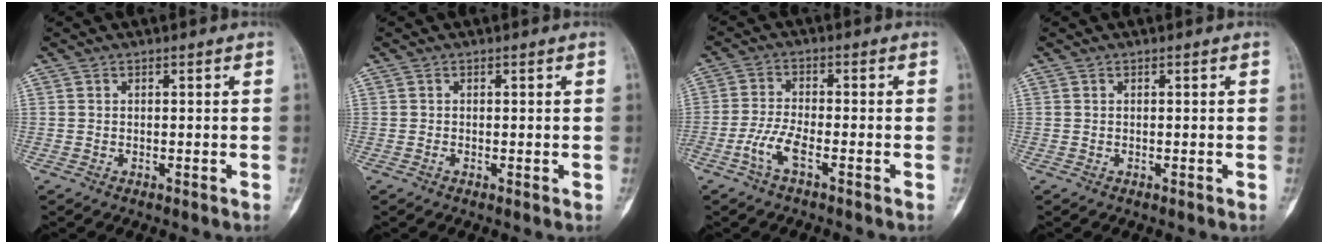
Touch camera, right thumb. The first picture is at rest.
{"total": 0.5, "force": [-0.1, 0.3, 0.4], "torque": [-0.004, -0.001, -0.004]}
{"total": 5.0, "force": [-2.6, 1.3, 4.0], "torque": [-0.097, 0.013, -0.054]}
{"total": 0.0}